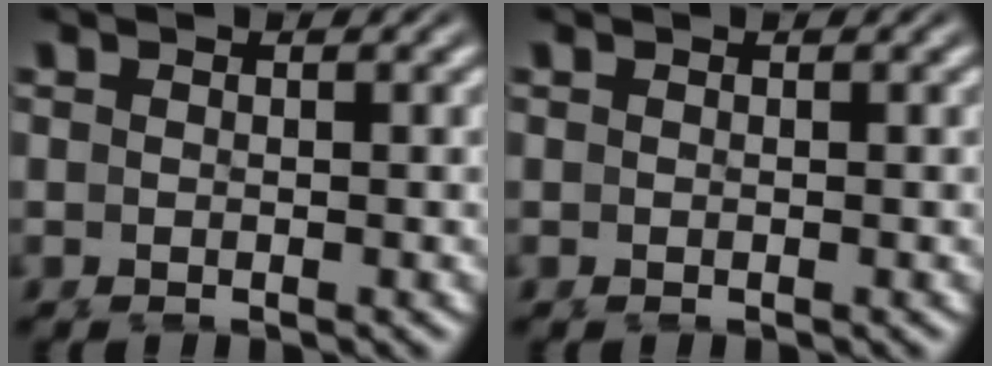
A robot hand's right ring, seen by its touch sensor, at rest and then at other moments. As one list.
[{"total": 0.0}]